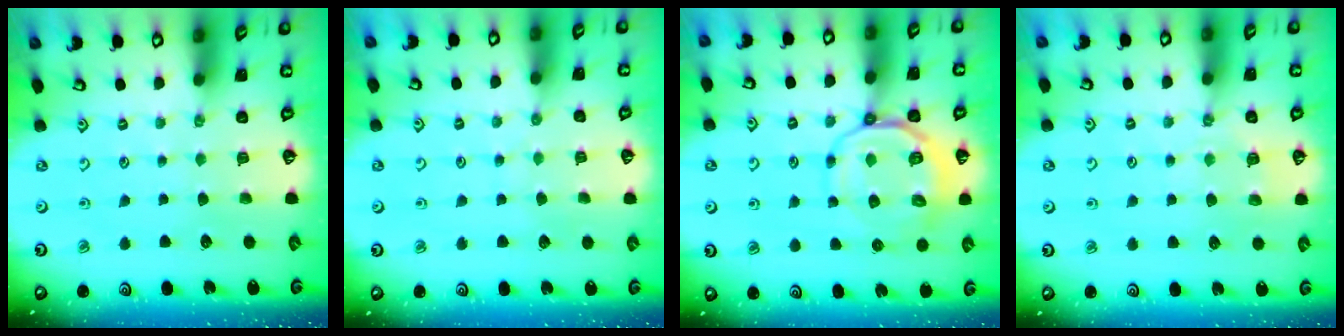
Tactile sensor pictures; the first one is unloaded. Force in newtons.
{"total": 3.9, "press": 3.9, "slide": 0.4}
{"total": 11.3, "press": 11.1, "slide": 2.3}
{"total": 5.8, "press": 5.8, "slide": 0.1}